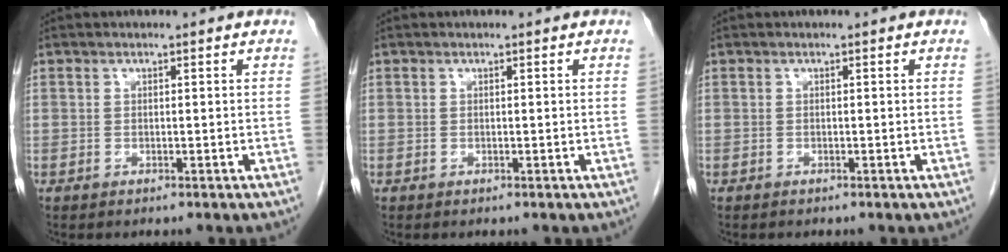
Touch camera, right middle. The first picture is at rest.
{"total": 0.0}
{"total": 0.0}